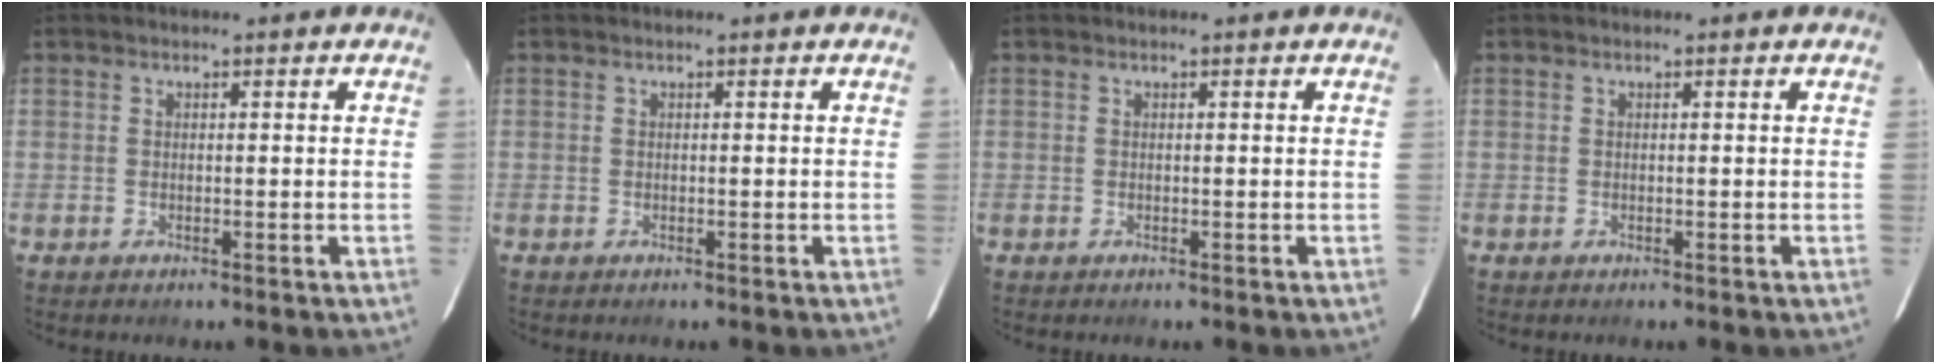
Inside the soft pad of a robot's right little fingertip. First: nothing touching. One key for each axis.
{"total": 0.0}
{"total": 0.0}
{"total": 0.0}